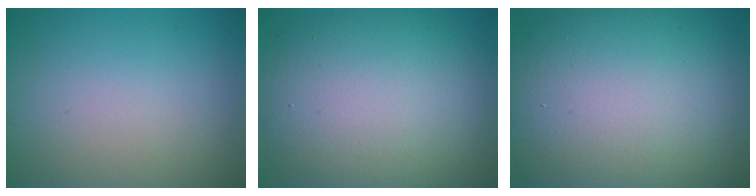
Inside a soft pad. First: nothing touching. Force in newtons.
{"total": 12.7, "press": 12.6, "slide": 0.8}
{"total": 17.1, "press": 17.1, "slide": 1.1}